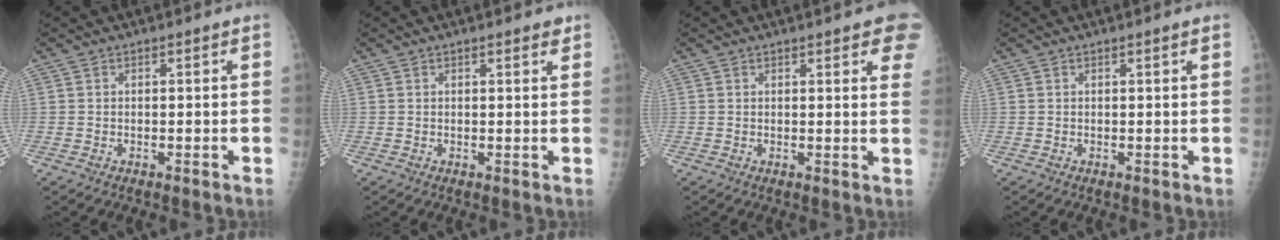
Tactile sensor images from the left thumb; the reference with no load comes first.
{"total": 1.9, "force": [1.4, 0.5, 1.1], "torque": [-0.010, -0.003, 0.016]}
{"total": 8.2, "force": [5.1, 2.1, 6.2], "torque": [-0.050, -0.009, 0.051]}
{"total": 0.7, "force": [0.5, -0.1, 0.5], "torque": [-0.014, -0.001, 0.010]}